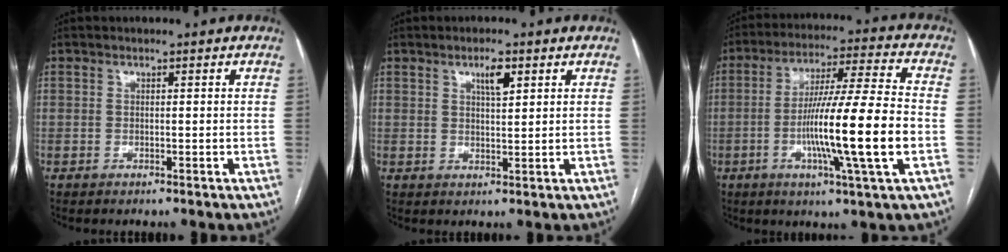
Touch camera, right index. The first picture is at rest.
{"total": 3.2, "force": [1.7, 0.7, 2.6], "torque": [-0.046, 0.000, 0.028]}
{"total": 16.4, "force": [-3.6, -0.8, 16.0], "torque": [-0.281, -0.007, -0.069]}